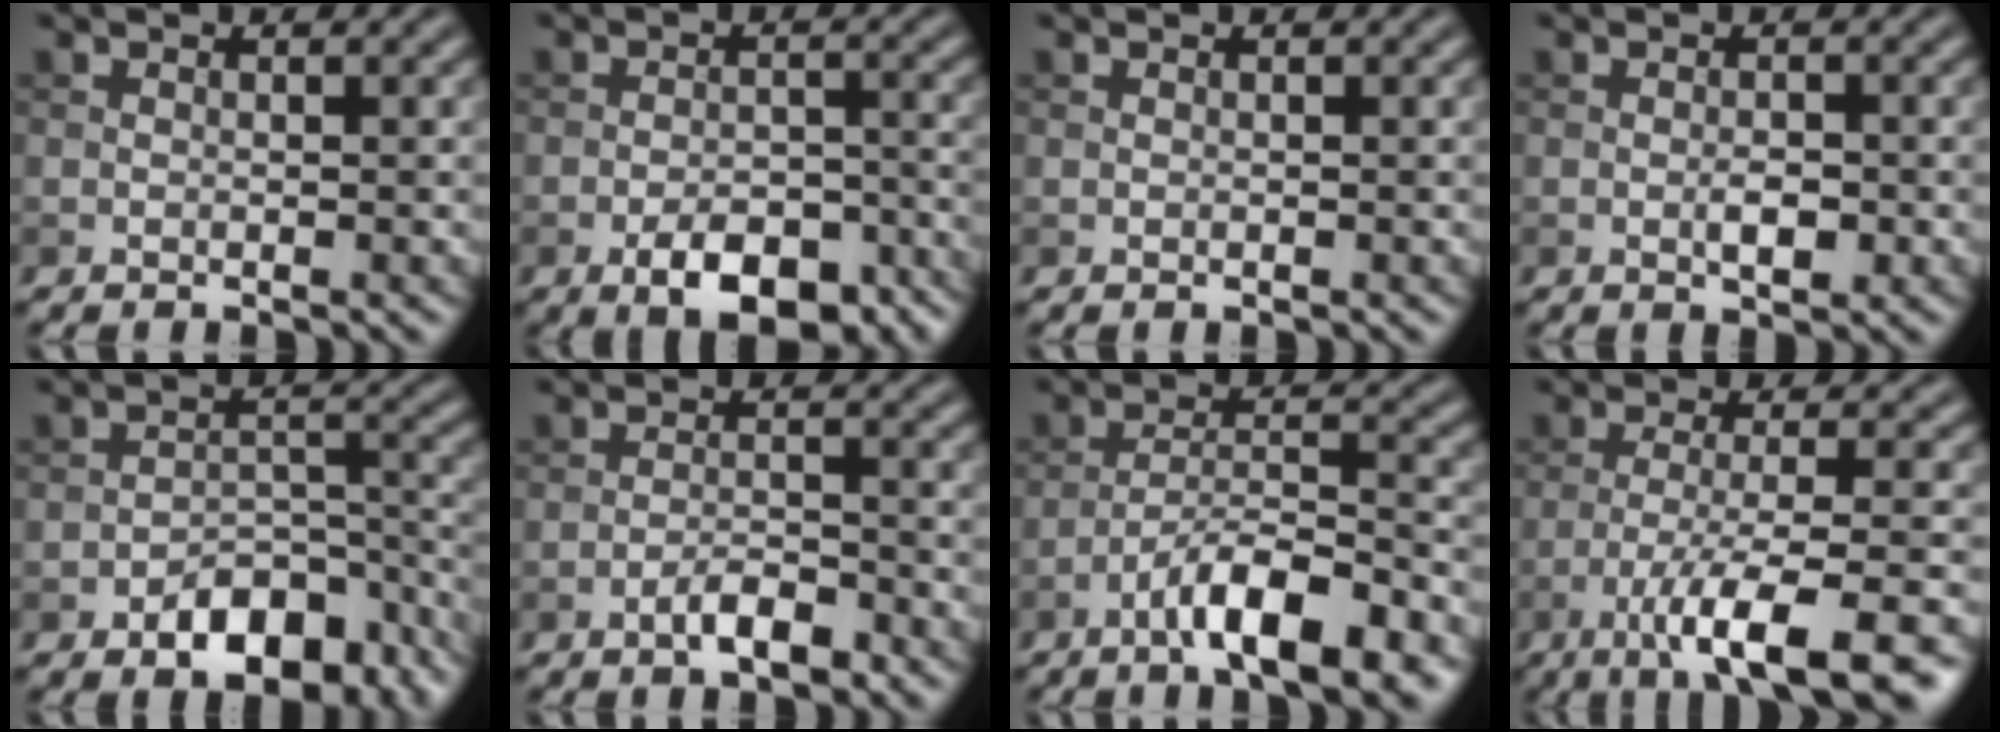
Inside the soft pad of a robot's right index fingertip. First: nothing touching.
{"total": 6.5, "force": [-3.9, 3.0, 4.3], "torque": [-0.063, -0.001, -0.057]}
{"total": 0.0}
{"total": 1.8, "force": [-0.5, 0.8, 1.6], "torque": [-0.026, 0.000, -0.010]}
{"total": 7.3, "force": [-4.7, 3.8, 4.2], "torque": [-0.051, 0.000, -0.080]}
{"total": 2.7, "force": [-1.8, 0.8, 1.9], "torque": [-0.031, 0.006, -0.033]}
{"total": 7.6, "force": [-4.7, 1.6, 5.7], "torque": [-0.093, 0.010, -0.080]}
{"total": 8.9, "force": [-5.0, 1.6, 7.1], "torque": [-0.103, -0.001, -0.084]}